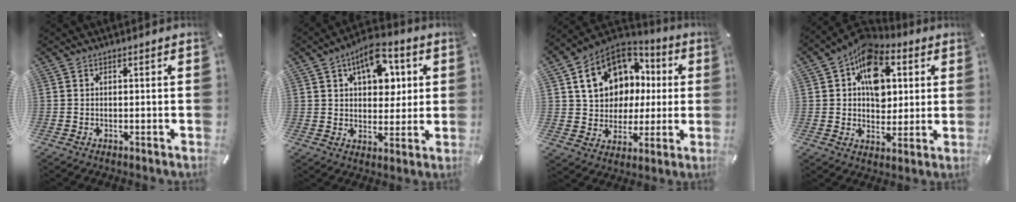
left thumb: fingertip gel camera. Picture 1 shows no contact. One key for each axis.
{"total": 11.3, "fx": 5.0, "fy": 7.0, "fz": 7.3, "tx": -0.106, "ty": -0.009, "tz": 0.090}
{"total": 14.6, "fx": 4.9, "fy": 12.3, "fz": 6.2, "tx": -0.118, "ty": -0.017, "tz": 0.102}
{"total": 13.2, "fx": 4.5, "fy": 9.8, "fz": 7.6, "tx": -0.118, "ty": -0.018, "tz": 0.086}